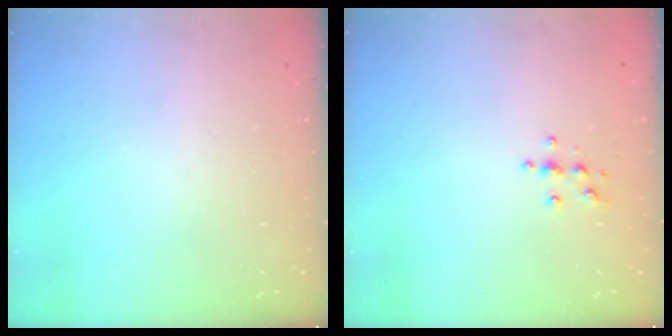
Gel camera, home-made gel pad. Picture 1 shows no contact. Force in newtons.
{"total": 3.6, "press": 3.6, "slide": 0.4}